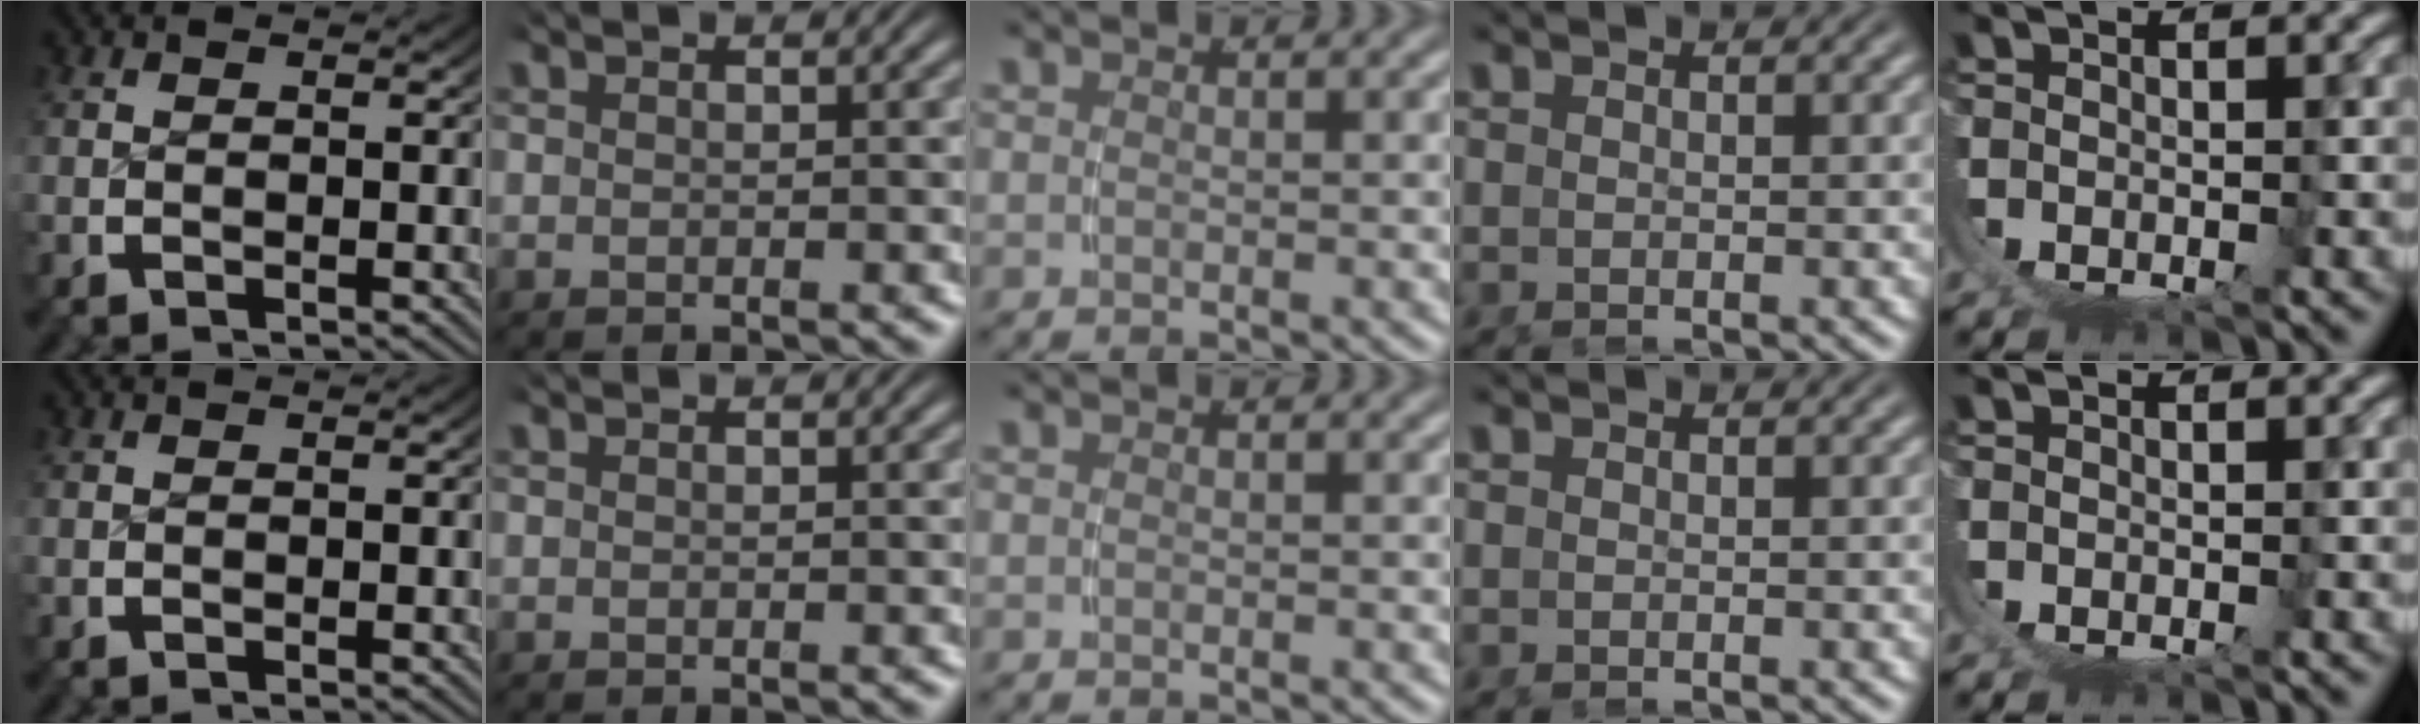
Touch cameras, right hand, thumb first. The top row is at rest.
{}